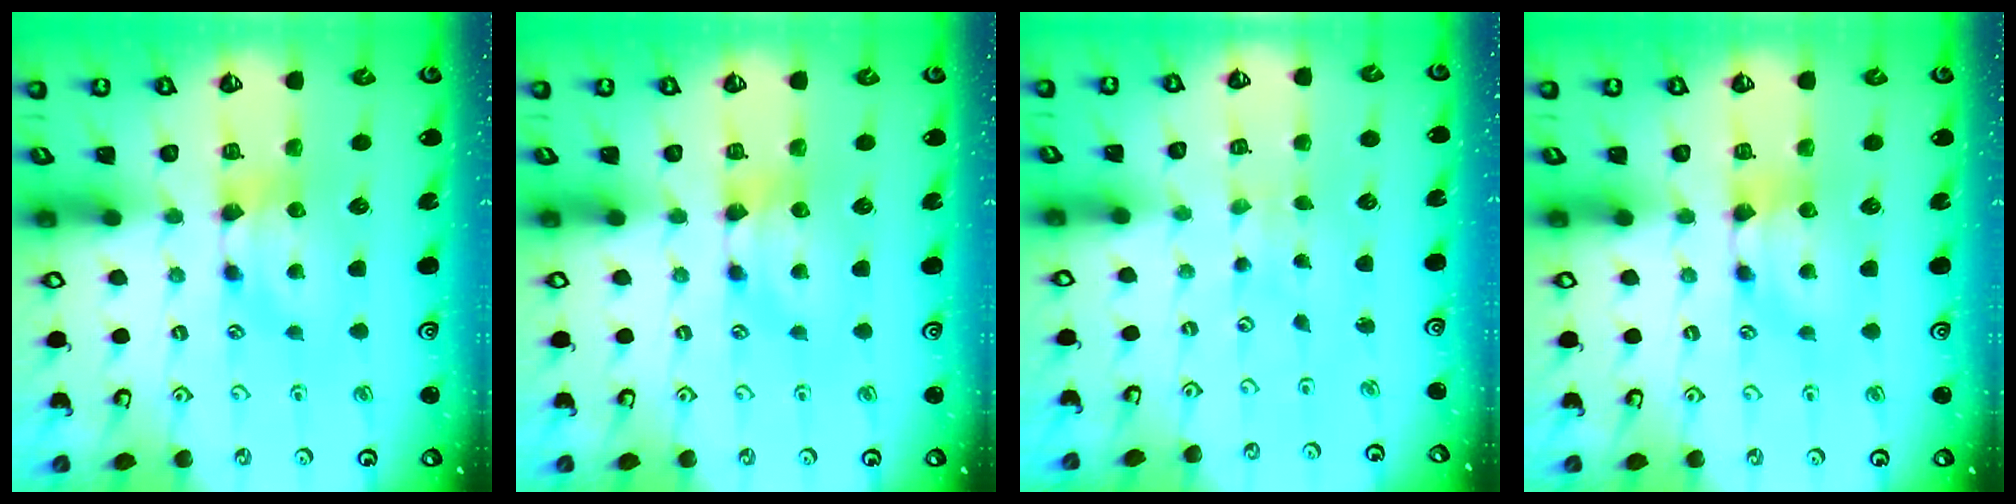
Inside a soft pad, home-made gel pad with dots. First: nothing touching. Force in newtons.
{"total": 0.0}
{"total": 5.0, "press": 5.0, "slide": 0.1}
{"total": 0.6, "press": 0.1, "slide": 0.6}